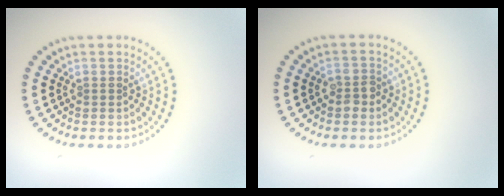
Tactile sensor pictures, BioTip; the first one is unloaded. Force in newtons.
{"total": 1.7, "press": 1.7, "slide": 0.3}